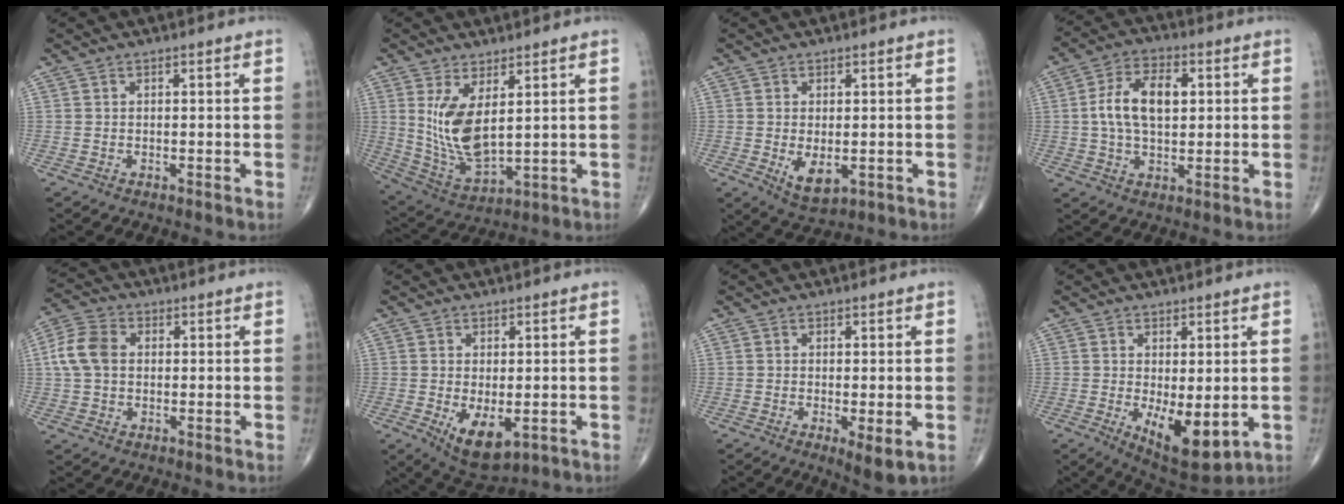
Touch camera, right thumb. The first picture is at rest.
{"total": 11.2, "force": [2.9, 4.9, 9.6], "torque": [-0.184, -0.030, 0.075]}
{"total": 5.4, "force": [-1.0, 2.9, 4.5], "torque": [-0.068, -0.012, -0.004]}
{"total": 11.0, "force": [1.5, 6.2, 9.0], "torque": [-0.158, 0.011, 0.023]}
{"total": 7.7, "force": [0.7, 5.6, 5.3], "torque": [-0.111, 0.019, 0.009]}
{"total": 7.5, "force": [-1.8, 3.7, 6.2], "torque": [-0.094, -0.015, -0.013]}
{"total": 4.3, "force": [-1.1, 1.2, 4.0], "torque": [-0.067, -0.015, -0.019]}
{"total": 9.7, "force": [-1.7, 4.1, 8.6], "torque": [-0.118, -0.024, -0.013]}